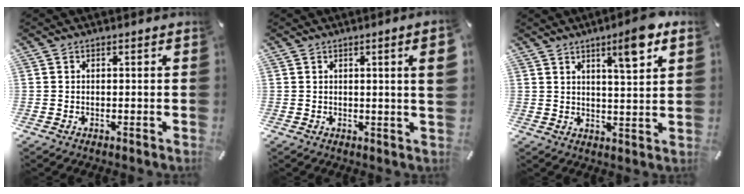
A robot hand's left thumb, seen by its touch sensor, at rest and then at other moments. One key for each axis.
{"total": 5.6, "fx": 1.0, "fy": 0.2, "fz": 5.5, "tx": -0.090, "ty": -0.009, "tz": 0.016}
{"total": 8.9, "fx": 5.6, "fy": 1.6, "fz": 6.8, "tx": -0.095, "ty": -0.030, "tz": 0.086}